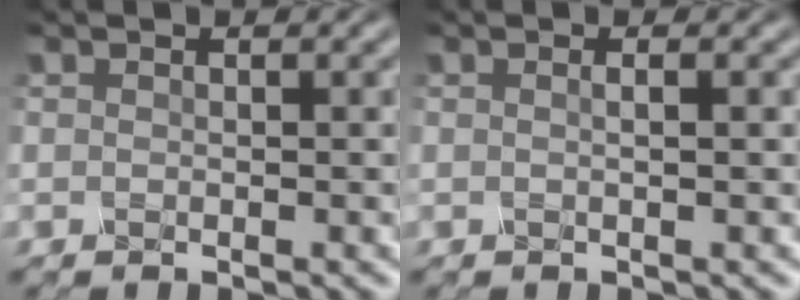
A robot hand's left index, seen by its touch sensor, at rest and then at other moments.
{"total": 1.2, "force": [0.2, 0.5, 1.0], "torque": [-0.004, -0.004, -0.007]}